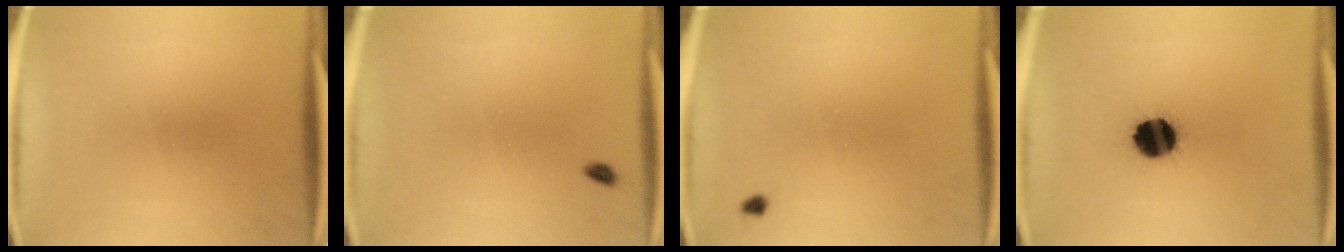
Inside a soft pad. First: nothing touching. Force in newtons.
{"total": 1.1}
{"total": 0.7}
{"total": 11.2}